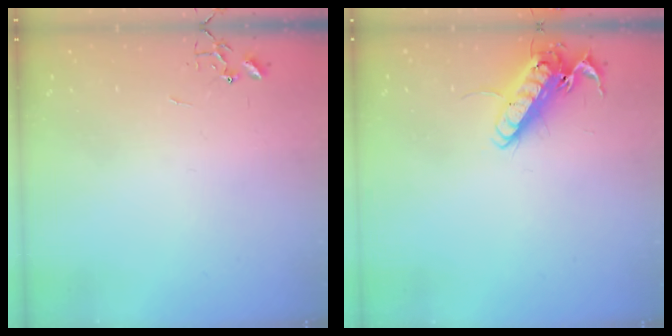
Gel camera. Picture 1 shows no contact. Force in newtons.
{"total": 15.0, "press": 14.7, "slide": 2.5}